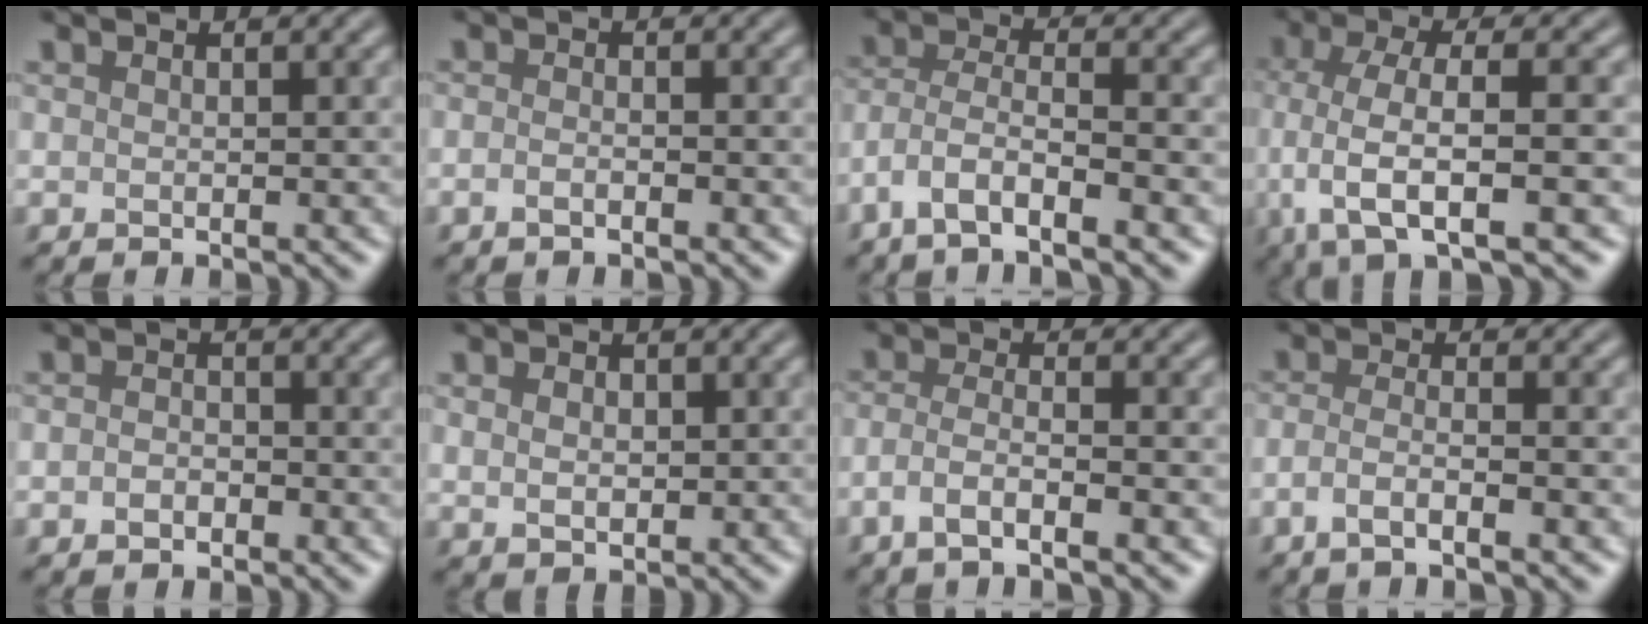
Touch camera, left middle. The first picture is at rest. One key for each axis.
{"total": 1.1, "fx": -0.7, "fy": 0.4, "fz": 0.8, "tx": -0.016, "ty": -0.001, "tz": -0.014}
{"total": 4.9, "fx": -3.0, "fy": 1.4, "fz": 3.6, "tx": -0.074, "ty": 0.001, "tz": -0.065}
{"total": 7.2, "fx": -1.2, "fy": 2.3, "fz": 6.7, "tx": -0.121, "ty": 0.000, "tz": -0.027}
{"total": 1.5, "fx": -0.6, "fy": 1.0, "fz": 0.9, "tx": -0.018, "ty": 0.000, "tz": -0.015}
{"total": 1.9, "fx": 0.4, "fy": 1.4, "fz": 1.2, "tx": -0.021, "ty": -0.002, "tz": 0.011}
{"total": 3.3, "fx": -1.9, "fy": 0.7, "fz": 2.6, "tx": -0.050, "ty": 0.003, "tz": -0.048}
{"total": 2.8, "fx": -1.6, "fy": 0.7, "fz": 2.2, "tx": -0.038, "ty": 0.000, "tz": -0.043}